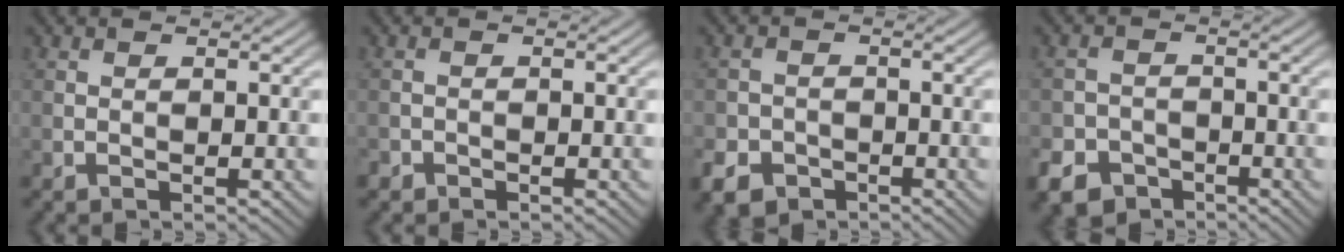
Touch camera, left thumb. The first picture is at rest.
{"total": 1.0, "force": [-0.8, 0.6, 0.1], "torque": [0.000, -0.001, -0.018]}
{"total": 4.5, "force": [-2.7, 3.2, 1.6], "torque": [-0.036, -0.007, -0.056]}
{"total": 6.1, "force": [-4.0, 4.2, 1.7], "torque": [-0.030, -0.009, -0.079]}